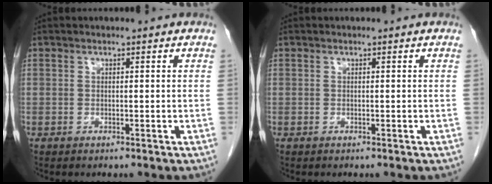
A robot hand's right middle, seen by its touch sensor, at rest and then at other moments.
{"total": 0.0}